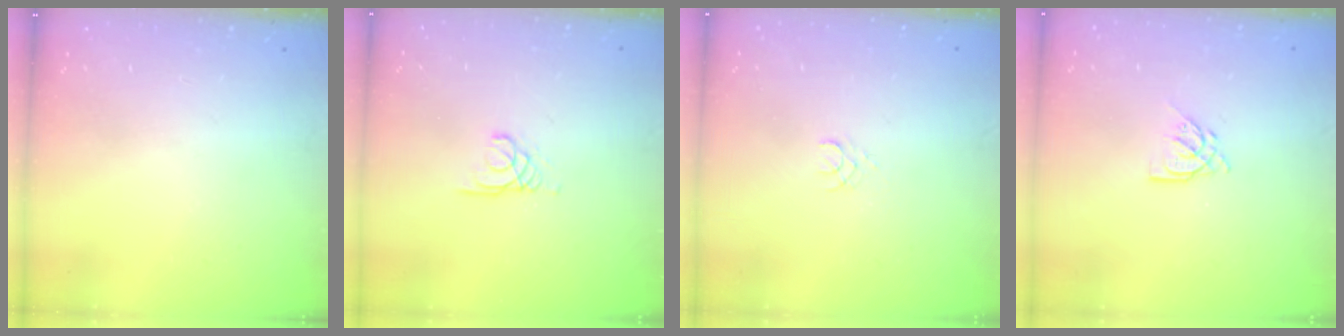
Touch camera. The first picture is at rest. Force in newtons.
{"total": 1.7, "press": 1.7, "slide": 0.1}
{"total": 1.5, "press": 1.5, "slide": 0.2}
{"total": 5.0, "press": 5.0, "slide": 0.5}